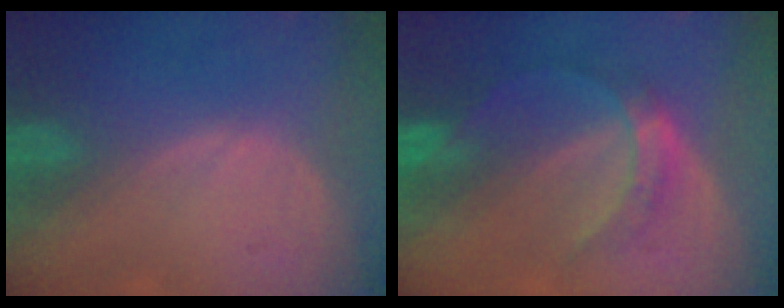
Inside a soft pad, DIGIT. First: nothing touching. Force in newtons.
{"total": 5.0, "press": 4.8, "slide": 1.5}